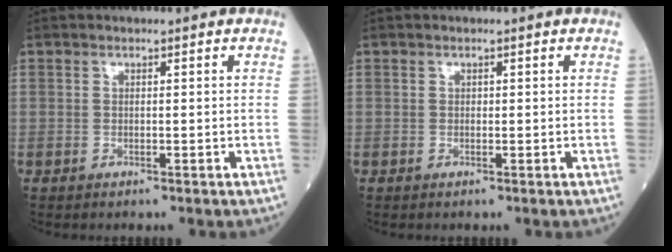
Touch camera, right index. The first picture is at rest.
{"total": 0.0}